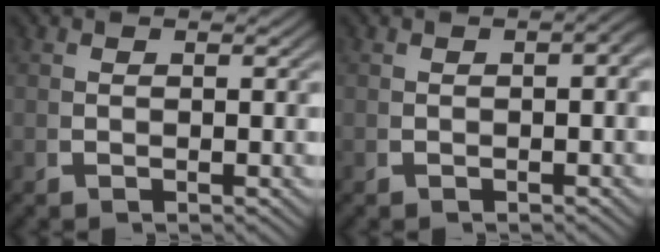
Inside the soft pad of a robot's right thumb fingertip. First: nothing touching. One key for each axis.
{"total": 1.8, "fx": 0.0, "fy": 0.8, "fz": 1.6, "tx": -0.014, "ty": 0.003, "tz": -0.001}